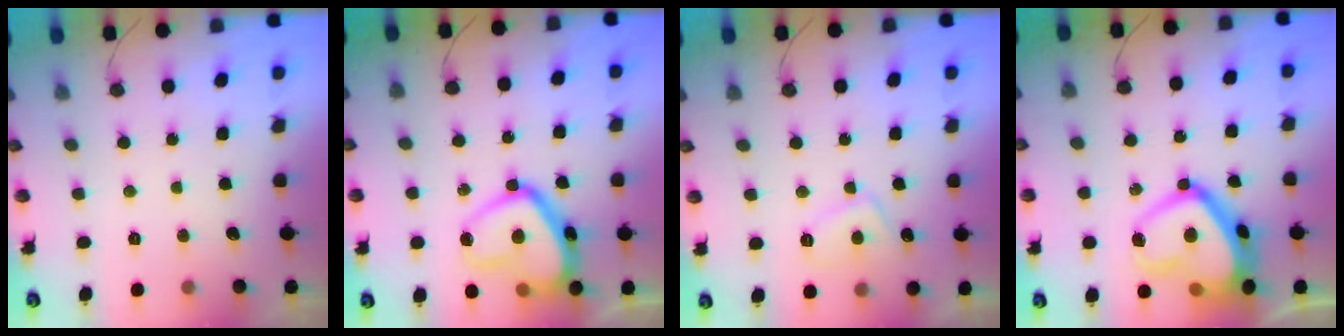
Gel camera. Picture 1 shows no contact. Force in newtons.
{"total": 18.2, "press": 18.1, "slide": 1.9}
{"total": 6.1, "press": 6.0, "slide": 1.0}
{"total": 18.5, "press": 18.4, "slide": 1.6}